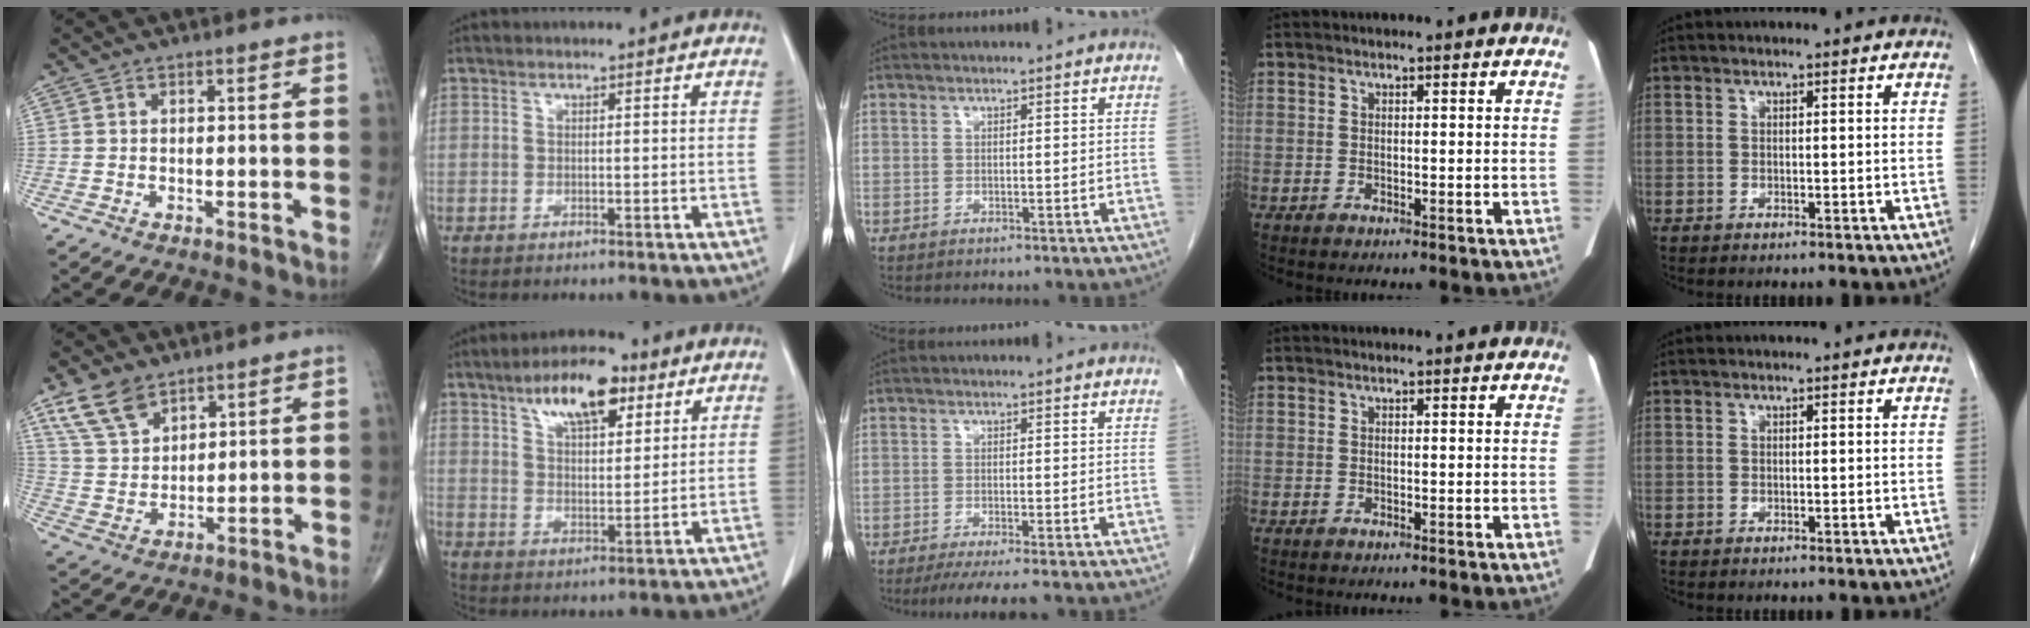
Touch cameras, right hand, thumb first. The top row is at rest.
{"thumb": {"total": 9.4, "force": [6.1, 5.3, 4.7], "torque": [-0.077, -0.024, 0.128]}, "index": {"total": 11.6, "force": [6.5, 4.7, 8.4], "torque": [-0.143, 0.016, 0.114]}, "middle": {"total": 4.8, "force": [-3.8, -0.4, 3.0], "torque": [-0.039, -0.012, -0.061]}}